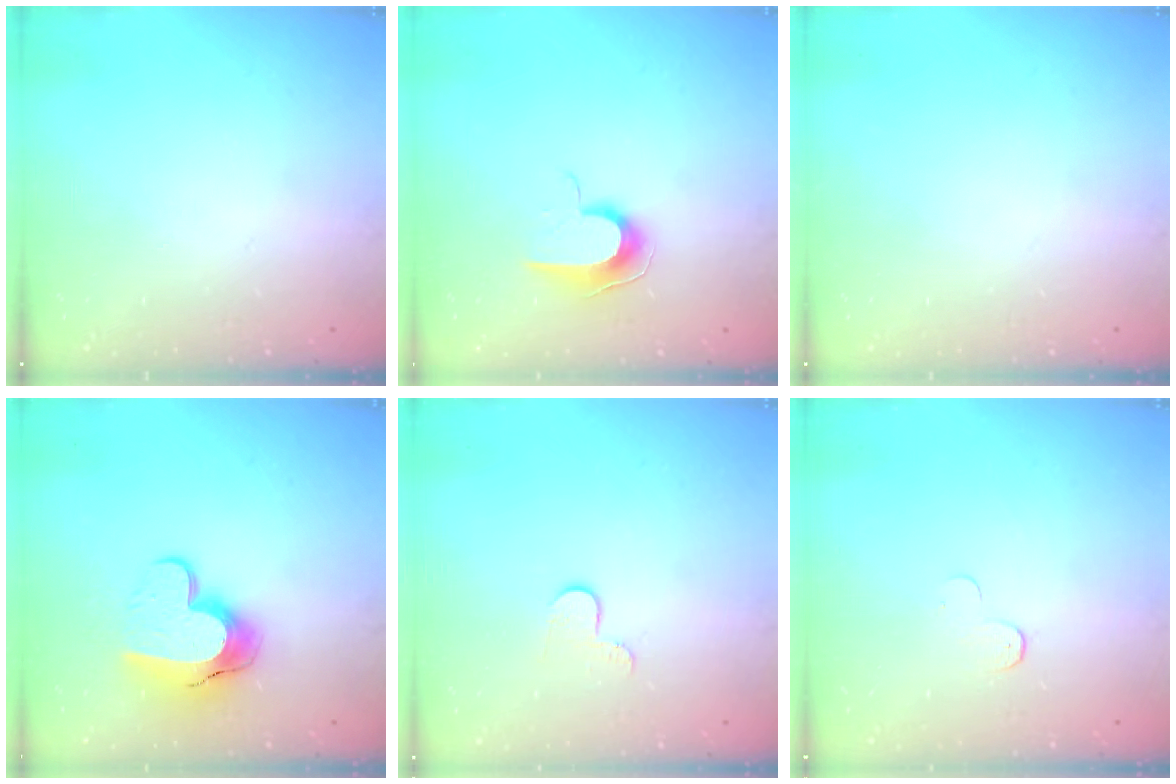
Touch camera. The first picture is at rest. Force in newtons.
{"total": 8.9, "press": 8.9, "slide": 0.8}
{"total": 0.0}
{"total": 13.7, "press": 13.6, "slide": 1.0}
{"total": 4.6, "press": 4.6, "slide": 0.5}
{"total": 3.9, "press": 3.9, "slide": 0.4}